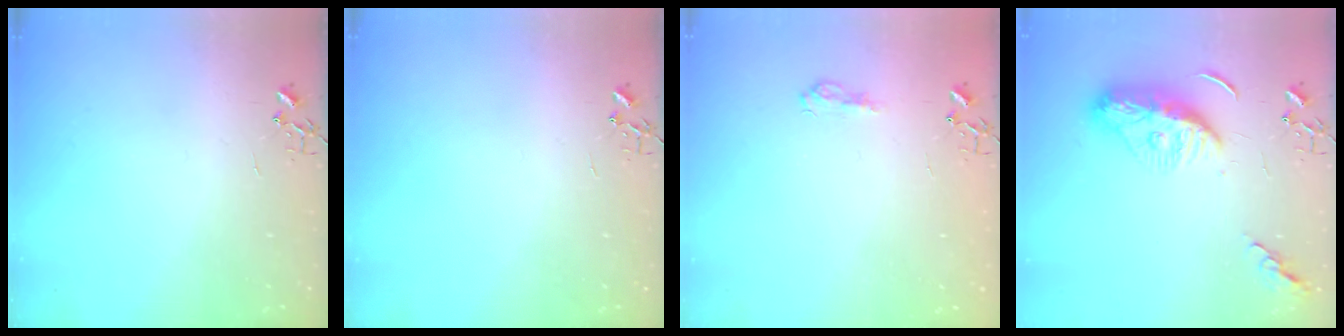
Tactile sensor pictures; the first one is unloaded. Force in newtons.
{"total": 0.0}
{"total": 7.9, "press": 7.8, "slide": 0.8}
{"total": 11.6, "press": 11.6, "slide": 1.0}